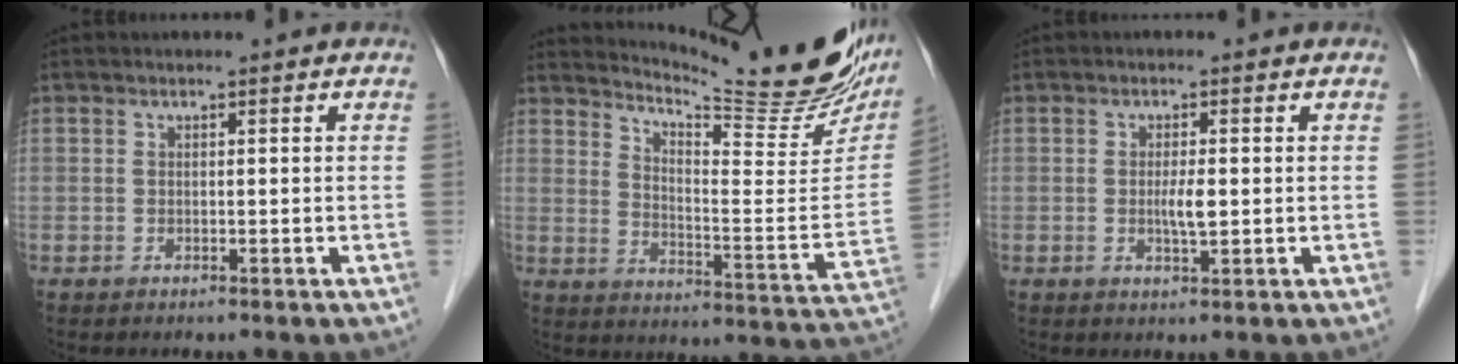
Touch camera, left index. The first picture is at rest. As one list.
[{"total": 21.0, "force": [18.7, 1.5, 9.4], "torque": [-0.143, -0.082, 0.245]}, {"total": 2.7, "force": [-0.1, 0.4, 2.6], "torque": [-0.052, -0.003, -0.001]}]